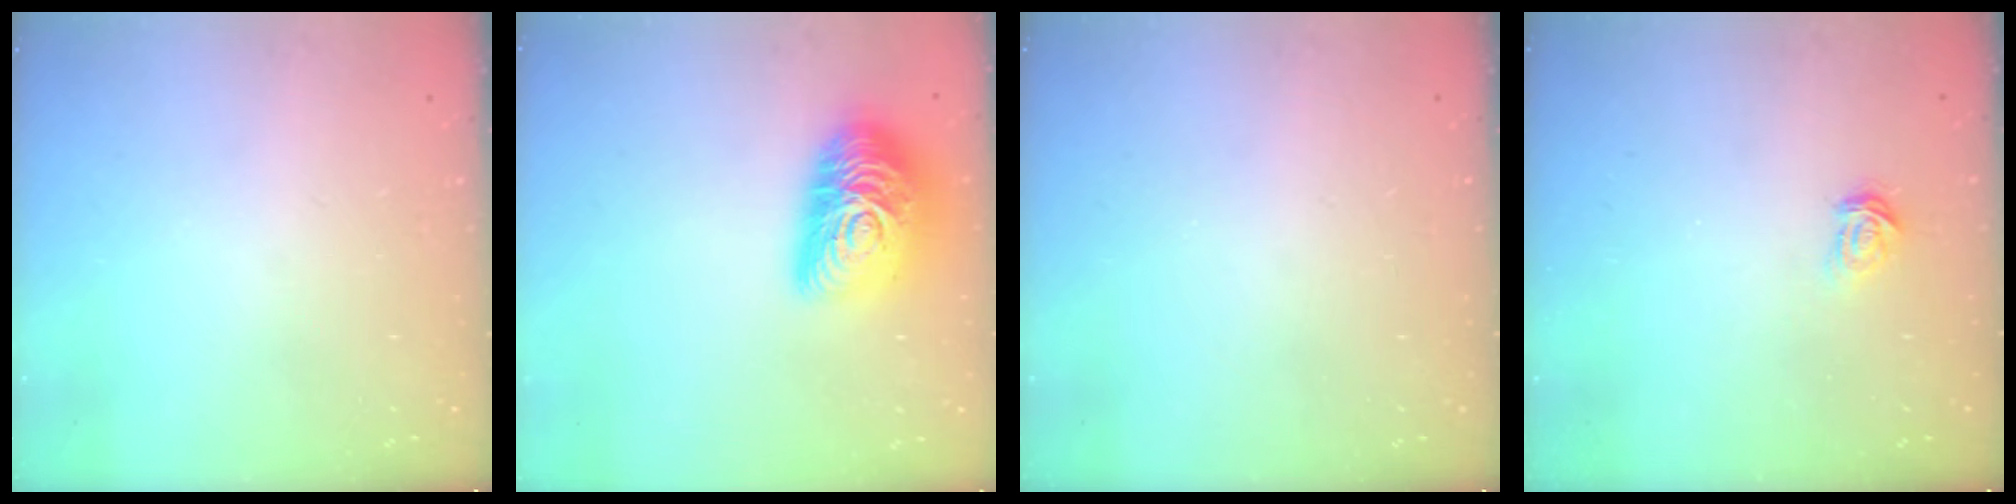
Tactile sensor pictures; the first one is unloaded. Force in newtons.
{"total": 17.2, "press": 17.2, "slide": 0.8}
{"total": 0.0}
{"total": 3.0, "press": 3.0, "slide": 0.3}